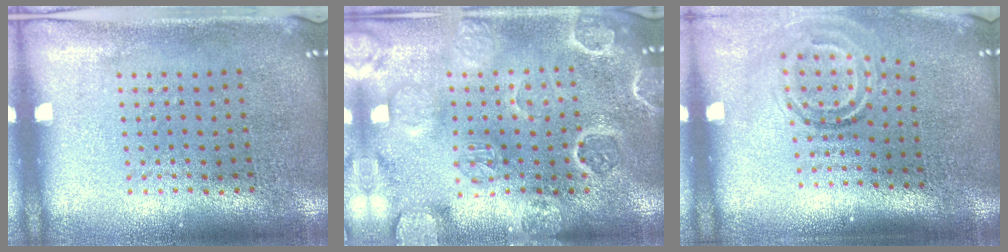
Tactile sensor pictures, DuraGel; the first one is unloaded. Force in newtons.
{"total": 3.3, "press": 3.1, "slide": 1.0}
{"total": 1.8, "press": 1.2, "slide": 1.4}